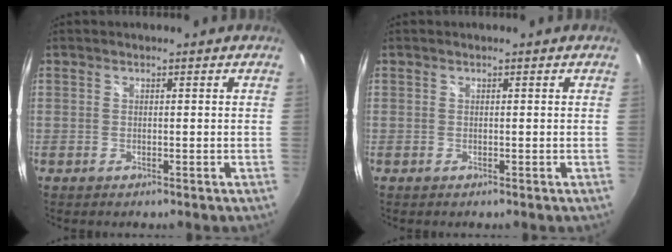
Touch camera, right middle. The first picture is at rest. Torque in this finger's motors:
{"motor_torque": [-0.04, -0.17, 0.00, 0.00]}